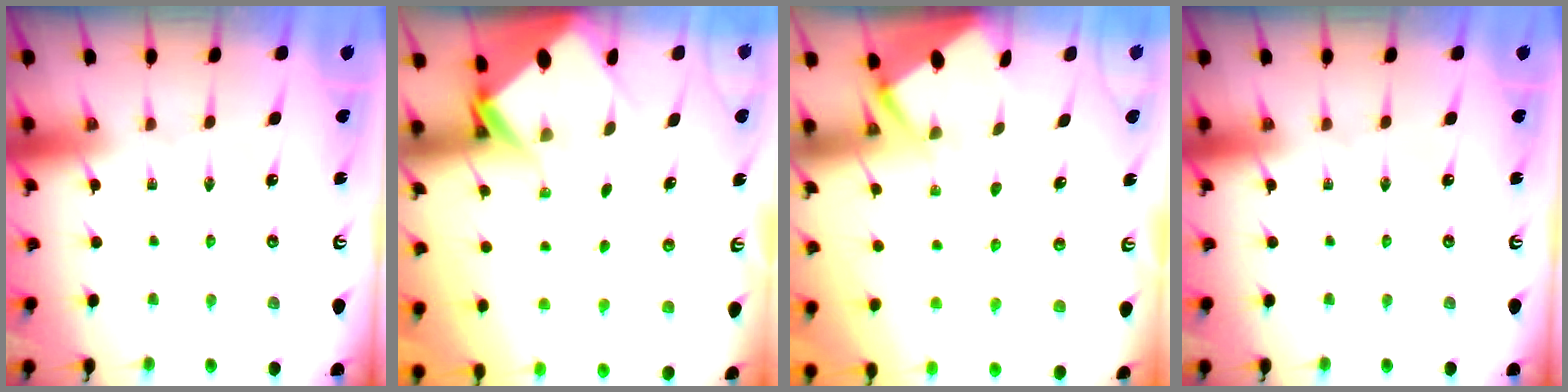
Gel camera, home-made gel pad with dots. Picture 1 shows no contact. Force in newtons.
{"total": 4.8, "press": 4.8, "slide": 0.5}
{"total": 2.7, "press": 2.7, "slide": 0.4}
{"total": 0.0}